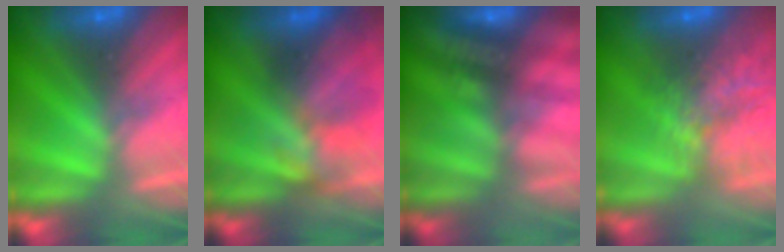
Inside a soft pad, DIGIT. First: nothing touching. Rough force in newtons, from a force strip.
{"total": 3.8}
{"total": 2.8}
{"total": 7.1}